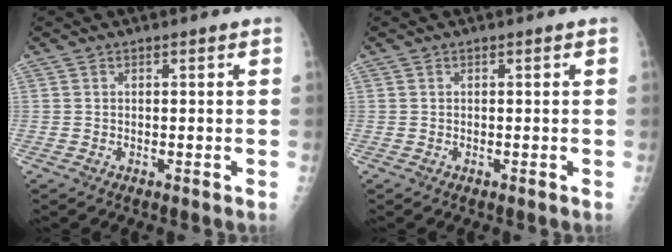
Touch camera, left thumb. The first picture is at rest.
{"total": 0.0}